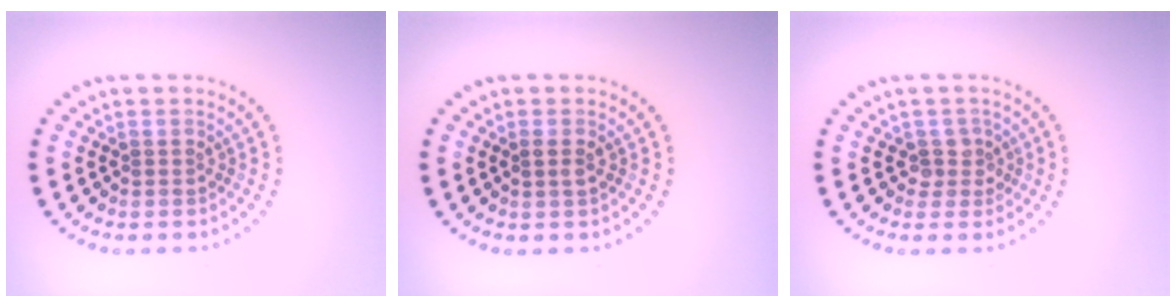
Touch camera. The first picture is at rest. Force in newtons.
{"total": 0.8, "press": 0.8, "slide": 0.2}
{"total": 1.8, "press": 1.4, "slide": 1.1}